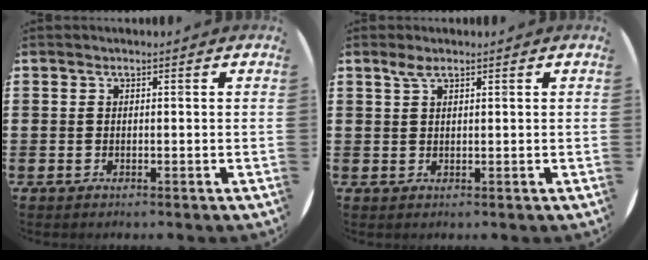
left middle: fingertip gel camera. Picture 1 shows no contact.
{"total": 1.7, "force": [1.2, 0.4, 1.1], "torque": [-0.024, 0.004, 0.021]}